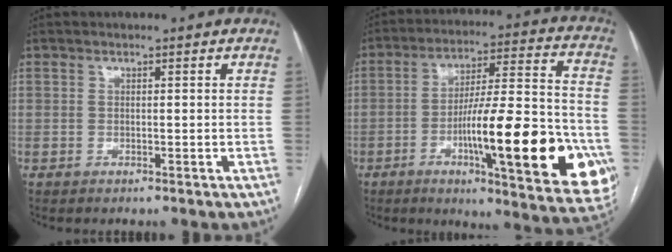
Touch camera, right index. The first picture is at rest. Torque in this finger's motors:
{"motor_torque": [1.39, -0.75, 0.62, 0.21]}